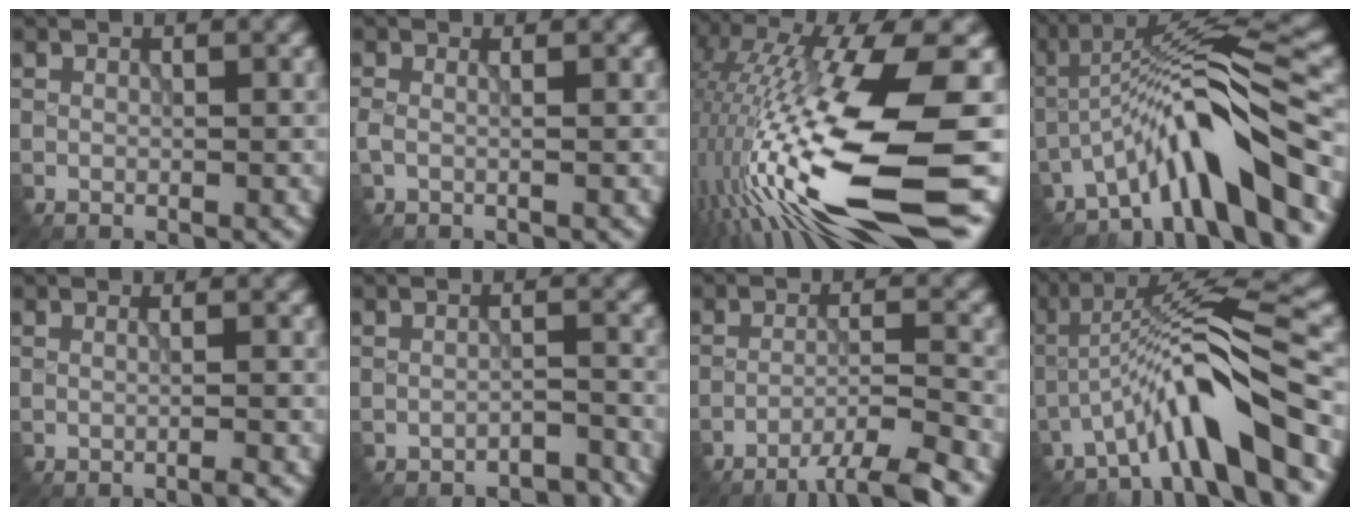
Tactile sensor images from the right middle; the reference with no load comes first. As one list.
[{"total": 1.2, "force": [0.0, 0.5, 1.1], "torque": [-0.021, 0.003, -0.001]}, {"total": 18.2, "force": [-4.5, 4.3, 17.0], "torque": [-0.350, -0.005, -0.073]}, {"total": 8.9, "force": [-5.4, 1.1, 7.0], "torque": [-0.114, 0.021, -0.098]}, {"total": 1.1, "force": [-0.2, 0.3, 1.0], "torque": [-0.015, 0.002, -0.011]}, {"total": 2.0, "force": [-1.9, 0.3, 0.5], "torque": [-0.005, 0.005, -0.033]}, {"total": 5.5, "force": [-4.2, 0.5, 3.5], "torque": [-0.050, 0.003, -0.074]}, {"total": 8.2, "force": [-4.8, 0.8, 6.6], "torque": [-0.113, 0.022, -0.089]}]